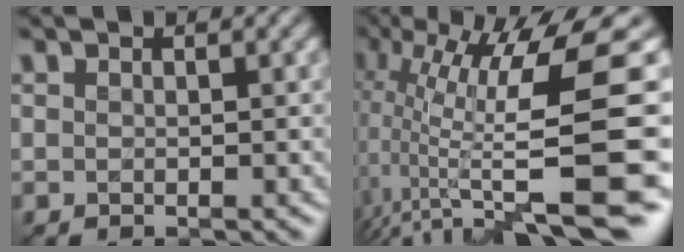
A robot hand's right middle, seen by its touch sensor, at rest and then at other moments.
{"total": 13.0, "force": [0.2, 2.9, 12.7], "torque": [-0.216, -0.002, 0.021]}